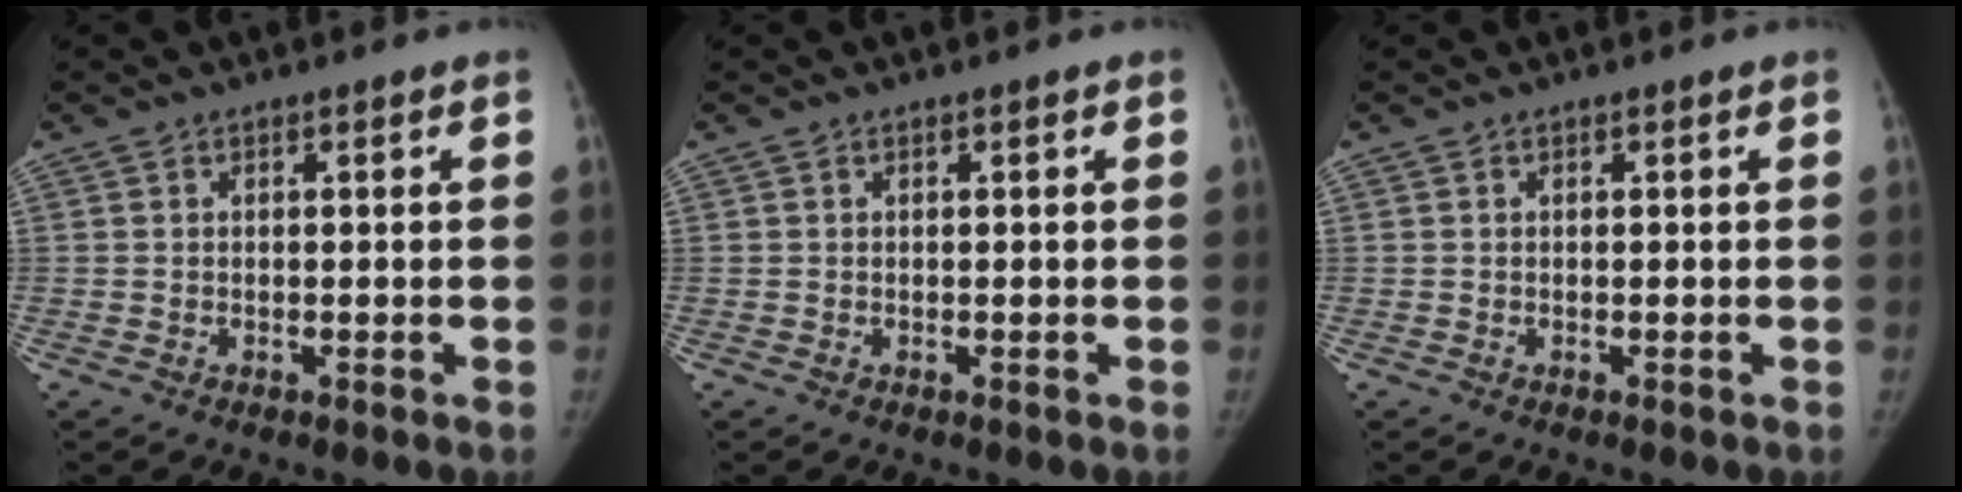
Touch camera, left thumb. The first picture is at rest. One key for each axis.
{"total": 0.0}
{"total": 0.0}